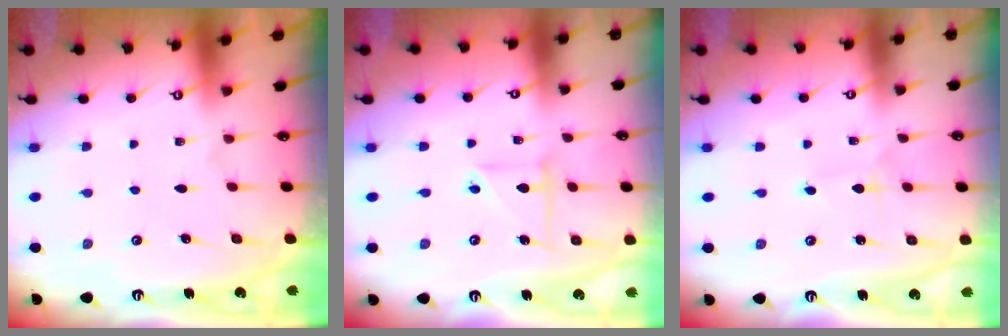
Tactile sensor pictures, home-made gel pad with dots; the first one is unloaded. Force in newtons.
{"total": 4.6, "press": 4.4, "slide": 1.3}
{"total": 1.1, "press": 1.0, "slide": 0.1}